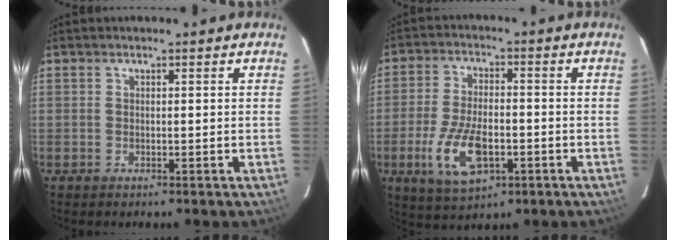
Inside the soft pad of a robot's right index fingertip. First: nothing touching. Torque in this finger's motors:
{"motor_torque": [1.64, -0.50, 0.31, 0.08]}